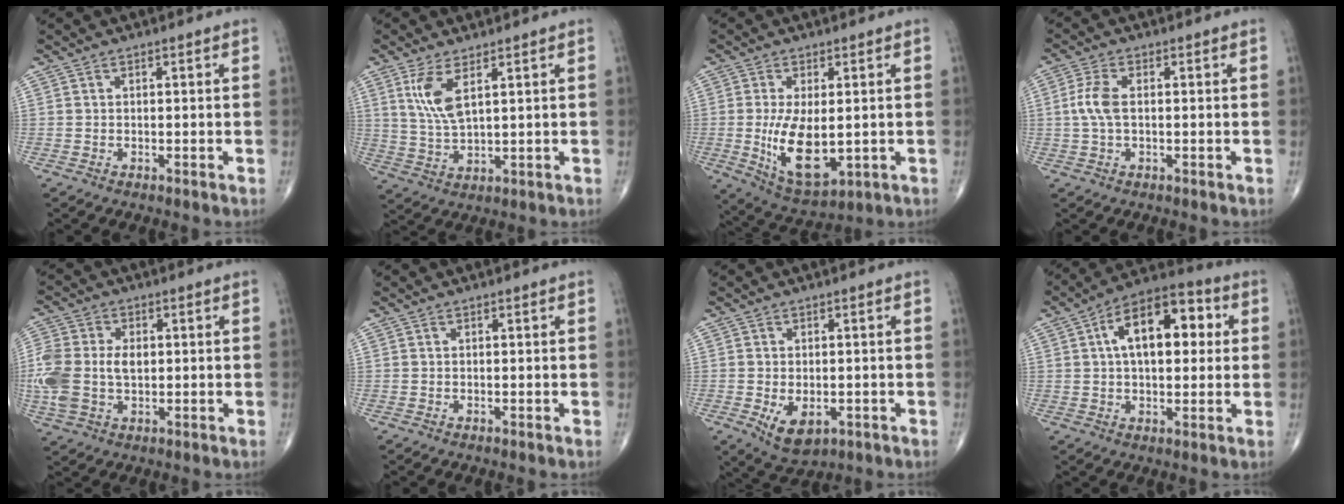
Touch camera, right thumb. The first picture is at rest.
{"total": 6.7, "force": [3.0, 2.2, 5.6], "torque": [-0.119, -0.019, 0.071]}
{"total": 11.5, "force": [-1.0, 5.4, 10.1], "torque": [-0.175, -0.023, 0.001]}
{"total": 4.6, "force": [0.2, 2.2, 4.0], "torque": [-0.106, 0.007, 0.000]}
{"total": 13.8, "force": [-0.1, 9.4, 10.2], "torque": [-0.255, 0.010, 0.005]}
{"total": 0.0}
{"total": 6.5, "force": [-1.9, 3.8, 4.9], "torque": [-0.072, -0.005, -0.017]}
{"total": 15.4, "force": [3.4, 8.2, 12.6], "torque": [-0.171, 0.024, 0.046]}